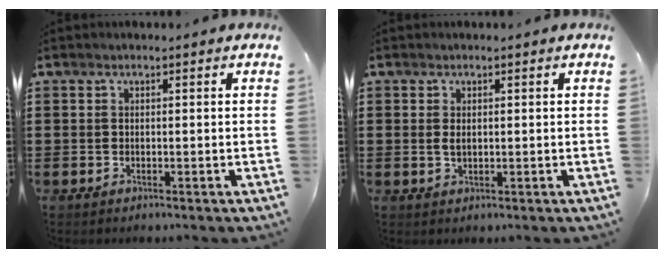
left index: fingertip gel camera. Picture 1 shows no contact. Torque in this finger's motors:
{"motor_torque": [0.38, 0.20, 0.18, 0.02]}